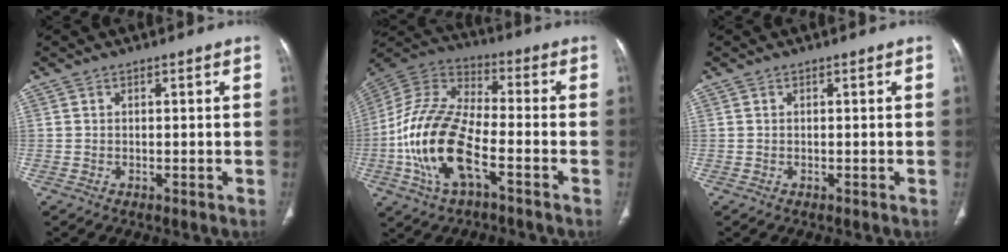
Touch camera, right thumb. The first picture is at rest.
{"total": 17.9, "force": [-5.8, 8.0, 14.9], "torque": [-0.305, 0.031, -0.111]}
{"total": 0.0}